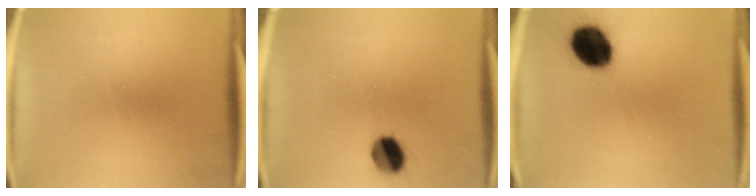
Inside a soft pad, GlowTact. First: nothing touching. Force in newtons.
{"total": 7.4}
{"total": 13.1}